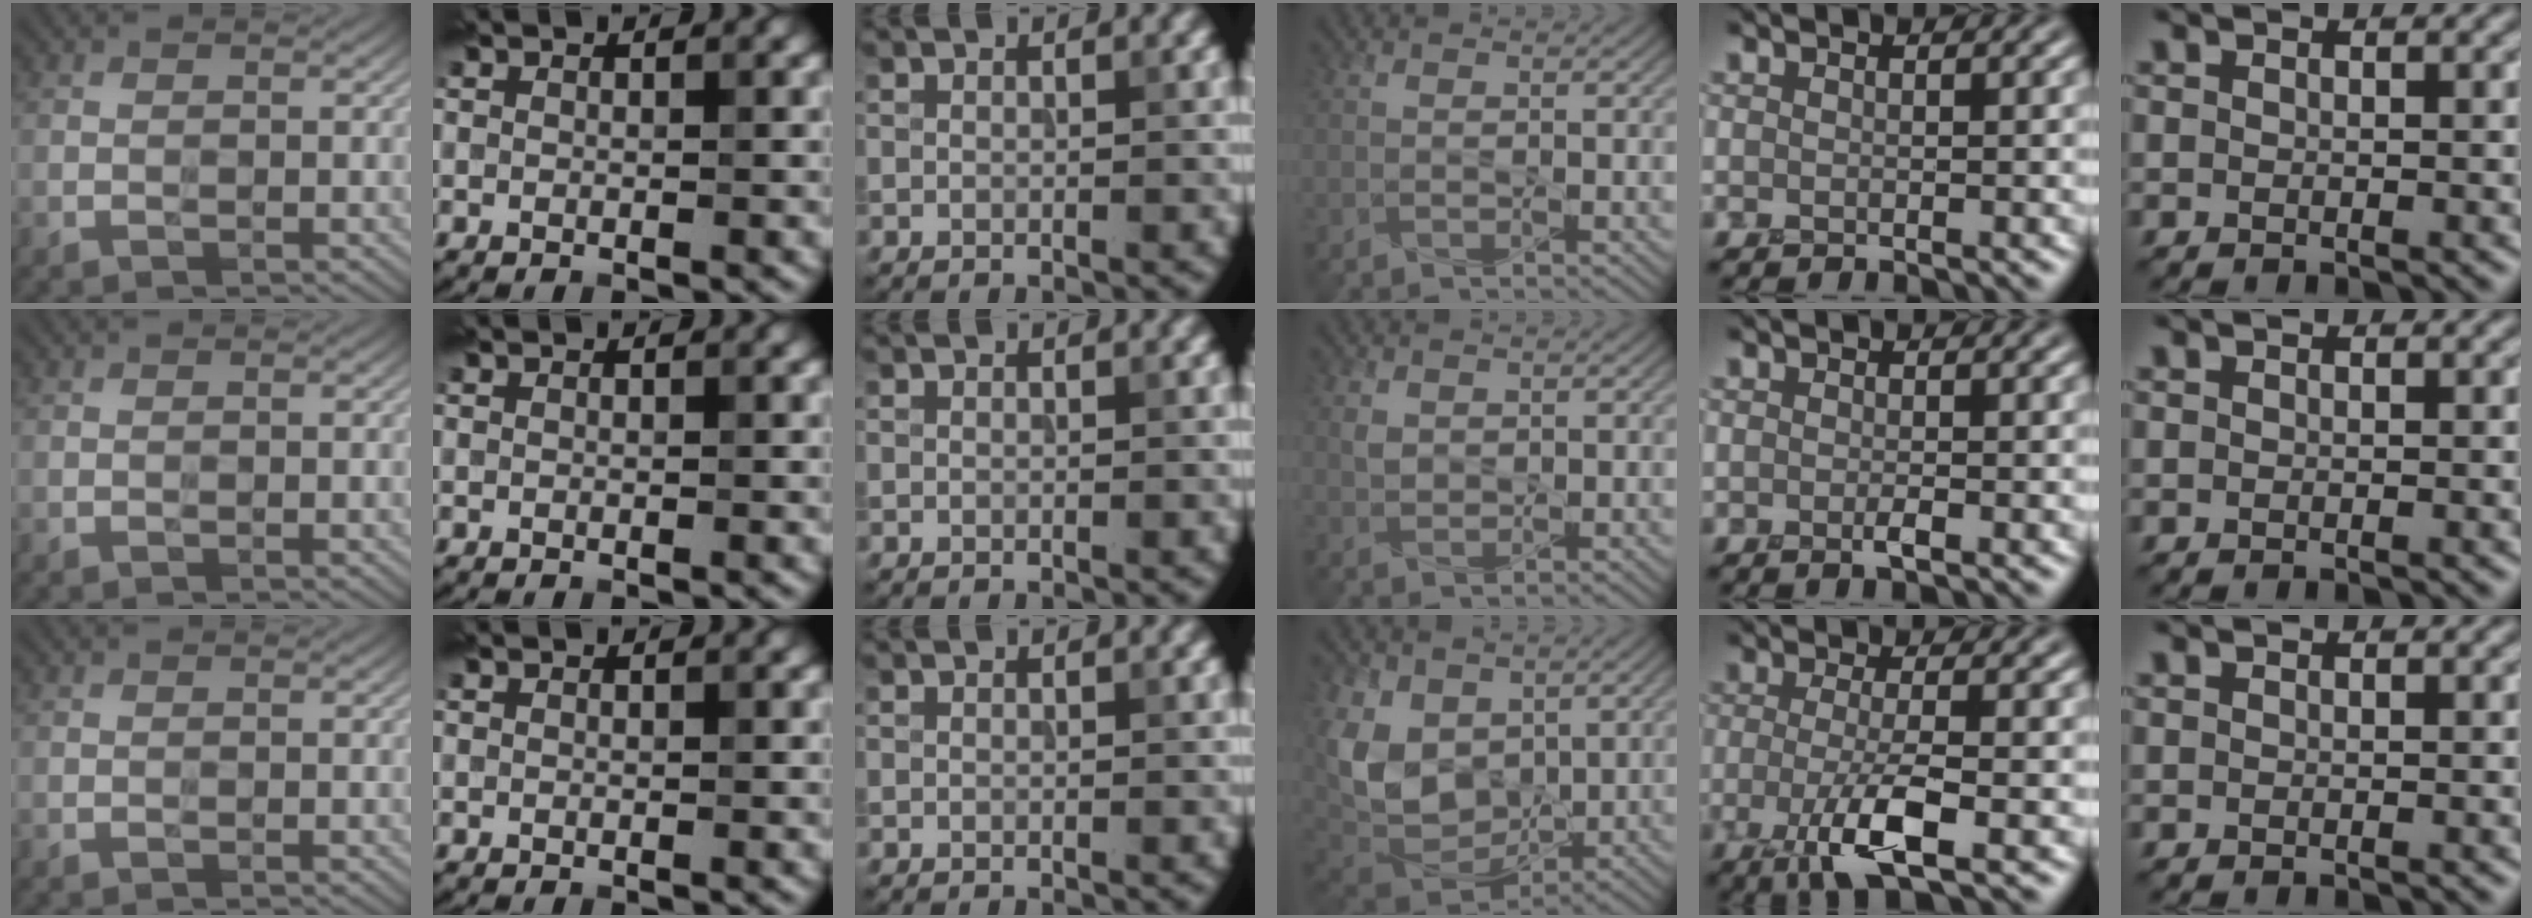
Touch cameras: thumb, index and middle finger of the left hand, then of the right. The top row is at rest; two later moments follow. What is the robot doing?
{"motion": "squeeze", "object": "tweezer"}